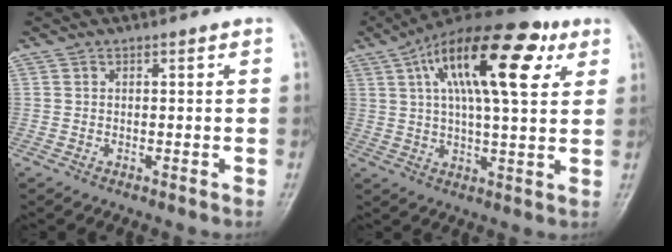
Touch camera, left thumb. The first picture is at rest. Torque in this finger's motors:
{"motor_torque": [0.78, 0.85, 2.20, -0.55, 0.49]}